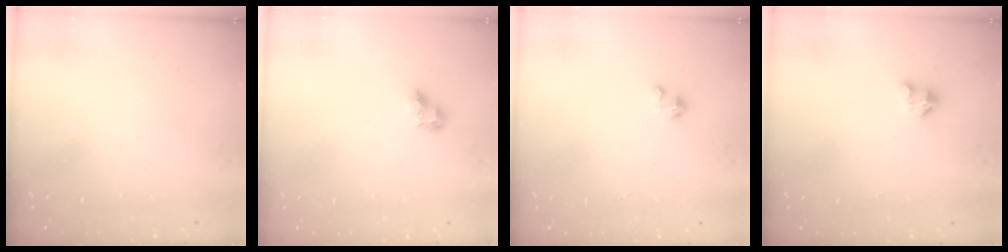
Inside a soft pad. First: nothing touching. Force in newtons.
{"total": 6.1, "press": 6.1, "slide": 0.3}
{"total": 0.6, "press": 0.6, "slide": 0.3}
{"total": 1.6, "press": 1.6, "slide": 0.1}